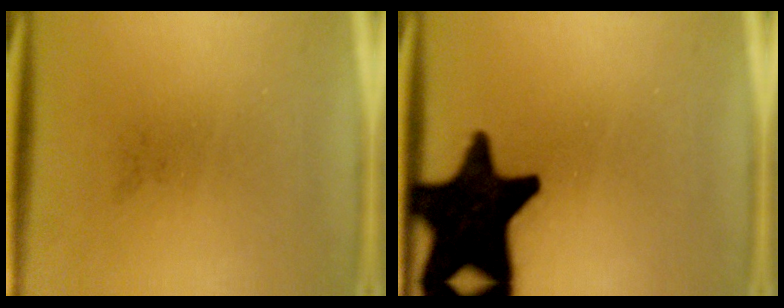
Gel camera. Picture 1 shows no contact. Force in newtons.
{"total": 18.7}